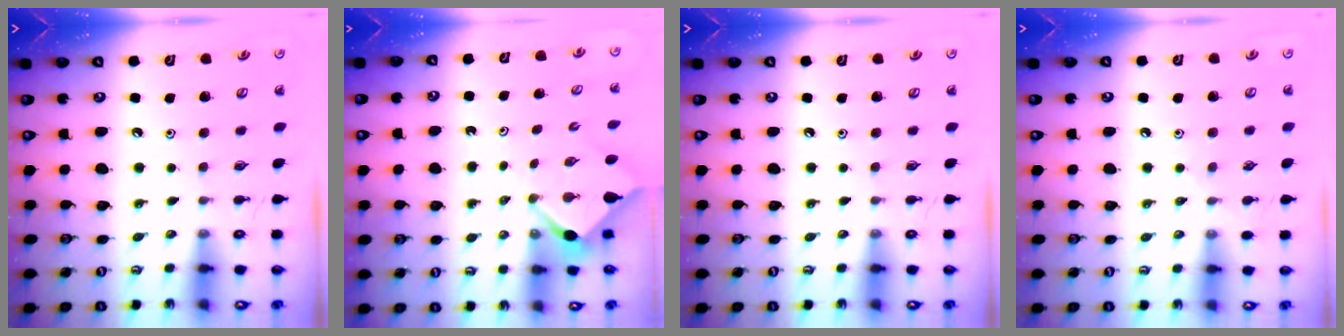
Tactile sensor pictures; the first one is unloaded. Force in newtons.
{"total": 2.6, "press": 2.5, "slide": 0.3}
{"total": 0.0}
{"total": 2.8, "press": 2.7, "slide": 0.5}